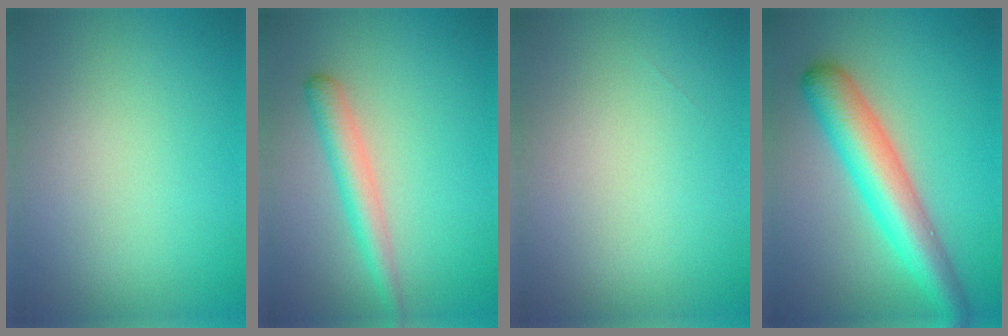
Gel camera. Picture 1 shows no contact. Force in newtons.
{"total": 2.8, "press": 2.7, "slide": 0.2}
{"total": 0.0}
{"total": 6.4, "press": 6.4, "slide": 0.2}